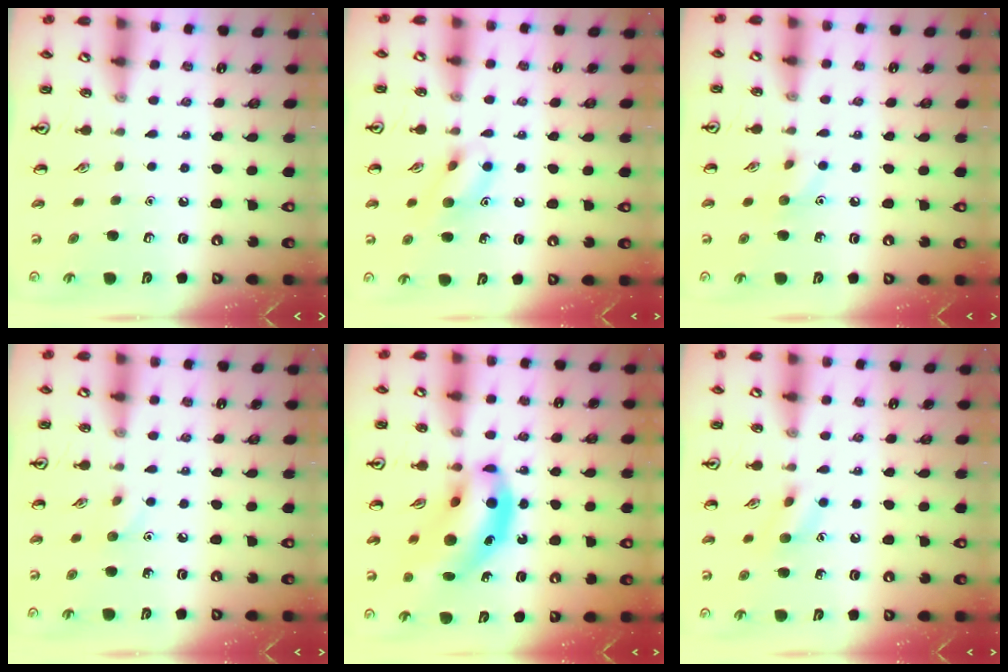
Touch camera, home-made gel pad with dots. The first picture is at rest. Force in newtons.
{"total": 10.1, "press": 10.1, "slide": 0.5}
{"total": 5.9, "press": 5.6, "slide": 1.6}
{"total": 5.1, "press": 5.0, "slide": 1.2}
{"total": 14.9, "press": 14.2, "slide": 4.5}
{"total": 7.7, "press": 7.6, "slide": 1.0}